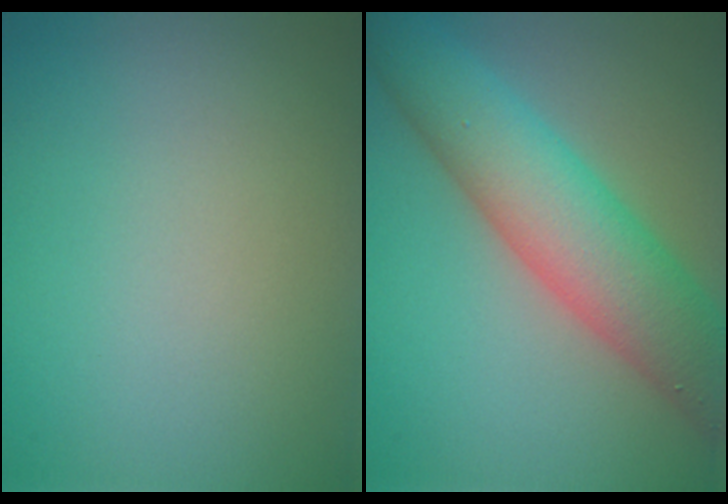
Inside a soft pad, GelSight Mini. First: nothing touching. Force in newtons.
{"total": 8.4, "press": 8.4, "slide": 0.3}